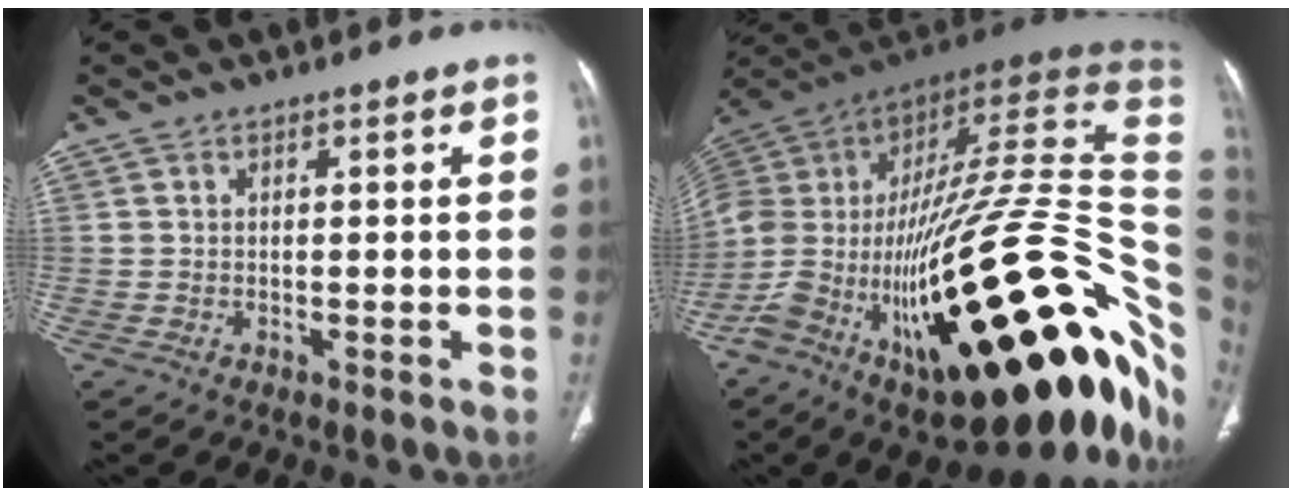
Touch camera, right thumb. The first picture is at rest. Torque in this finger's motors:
{"motor_torque": [3.47, 1.35, 2.27, -0.50, 1.05]}